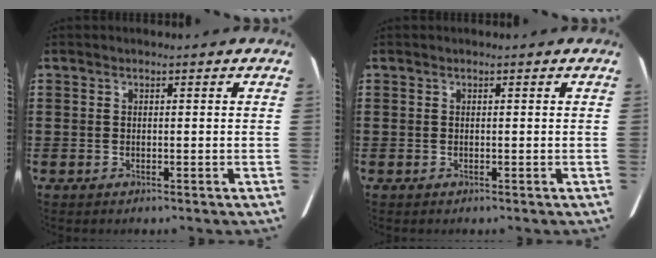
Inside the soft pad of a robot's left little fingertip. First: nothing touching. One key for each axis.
{"total": 0.0}